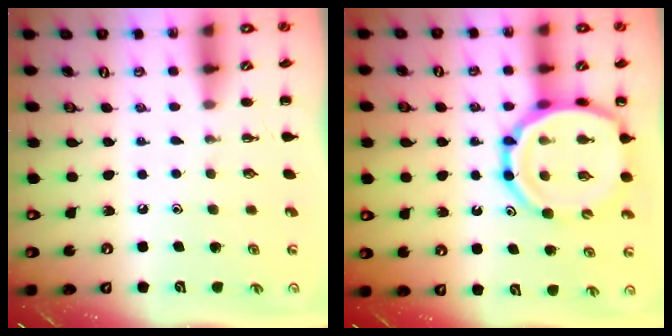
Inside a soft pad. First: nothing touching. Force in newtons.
{"total": 17.5, "press": 17.0, "slide": 4.2}